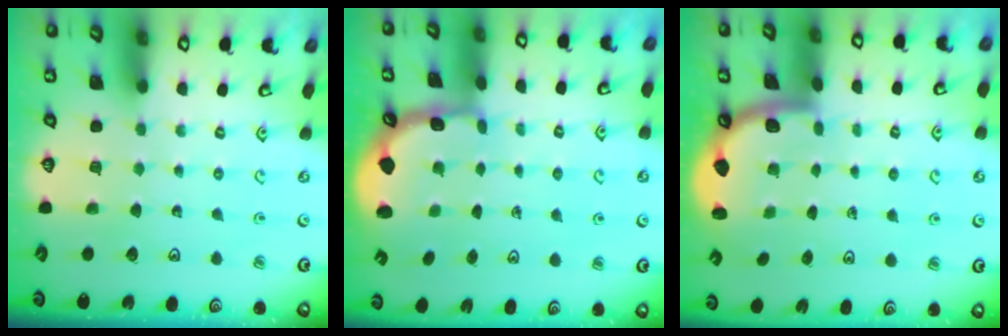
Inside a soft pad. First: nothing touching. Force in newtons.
{"total": 2.2, "press": 1.9, "slide": 1.1}
{"total": 1.6, "press": 1.6, "slide": 0.1}